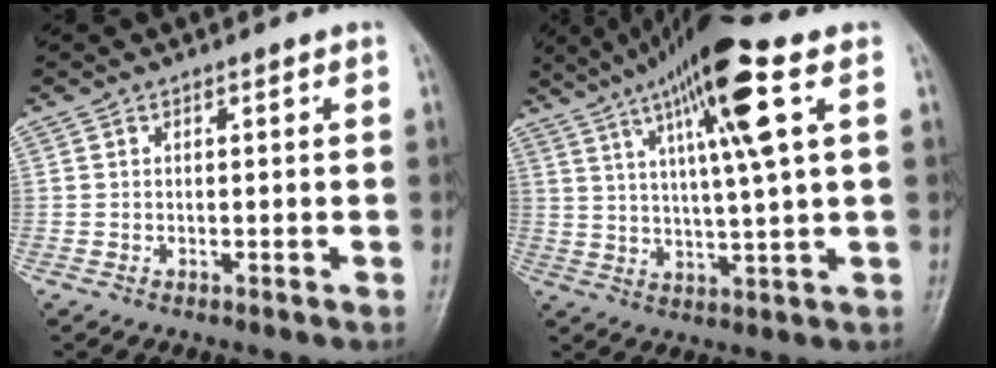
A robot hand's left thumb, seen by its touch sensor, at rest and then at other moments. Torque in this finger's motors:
{"motor_torque": [0.82, 1.01, 1.80, -0.99, 0.53]}